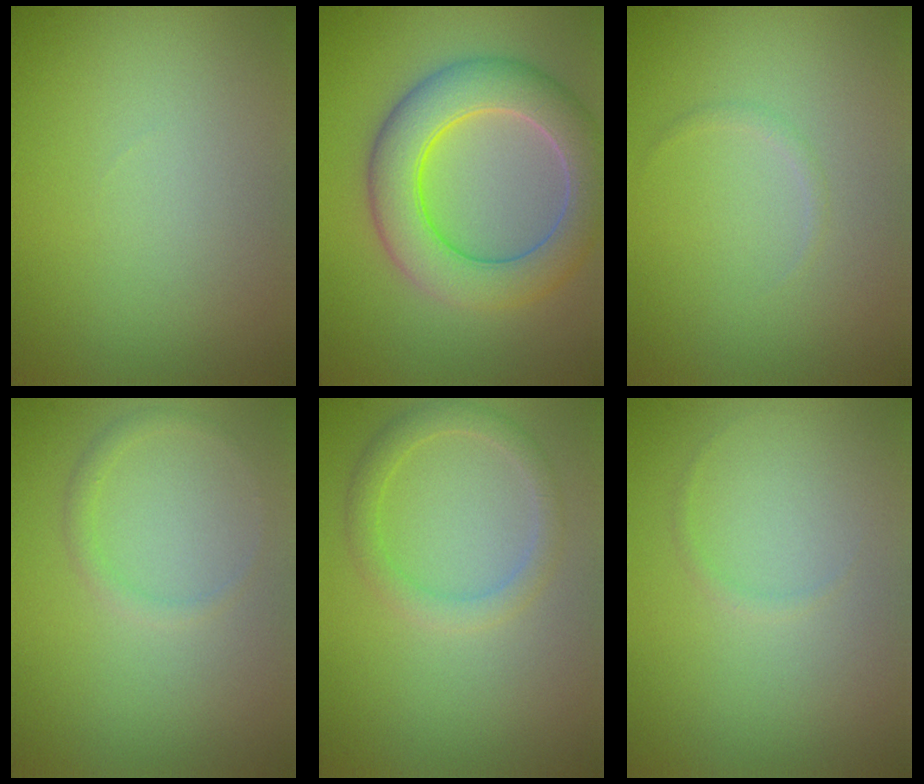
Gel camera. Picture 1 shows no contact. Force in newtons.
{"total": 7.6, "press": 7.6, "slide": 0.4}
{"total": 0.6, "press": 0.6, "slide": 0.1}
{"total": 1.1, "press": 1.1, "slide": 0.1}
{"total": 2.2, "press": 2.2, "slide": 0.1}
{"total": 1.2, "press": 1.2, "slide": 0.2}